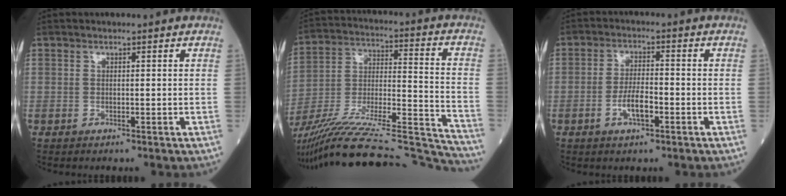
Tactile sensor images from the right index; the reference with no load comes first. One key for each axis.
{"total": 33.9, "fx": -31.4, "fy": 1.3, "fz": 12.7, "tx": -0.186, "ty": -0.032, "tz": -0.472}
{"total": 5.5, "fx": -2.1, "fy": 1.7, "fz": 4.8, "tx": -0.094, "ty": 0.005, "tz": -0.036}